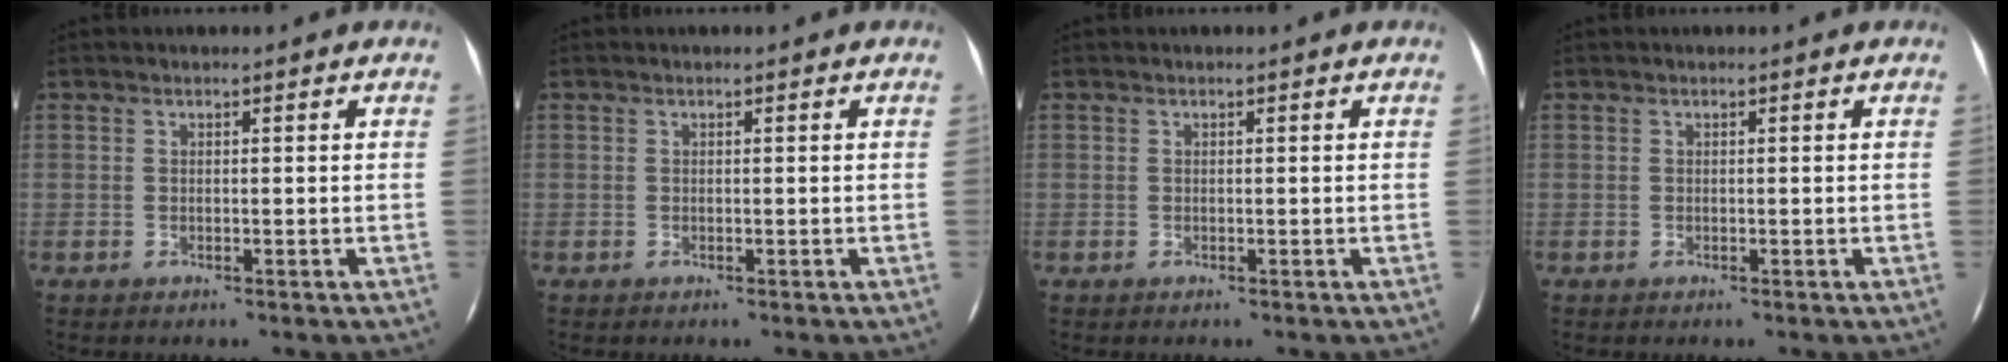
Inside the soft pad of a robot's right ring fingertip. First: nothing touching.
{"total": 0.0}
{"total": 0.0}
{"total": 0.0}